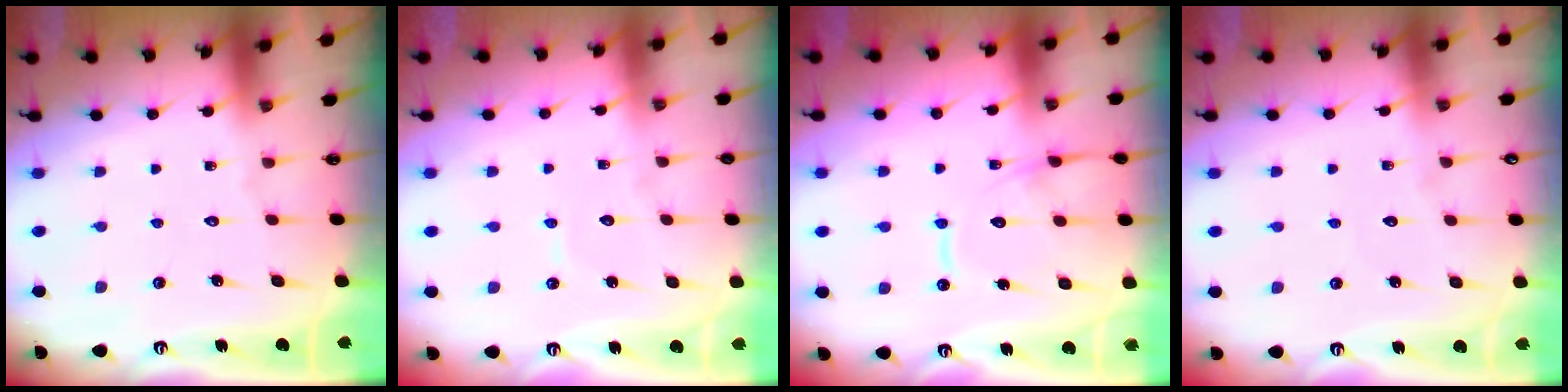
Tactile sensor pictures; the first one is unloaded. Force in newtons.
{"total": 4.4, "press": 4.4, "slide": 0.5}
{"total": 12.8, "press": 12.8, "slide": 1.3}
{"total": 2.0, "press": 2.0, "slide": 0.2}